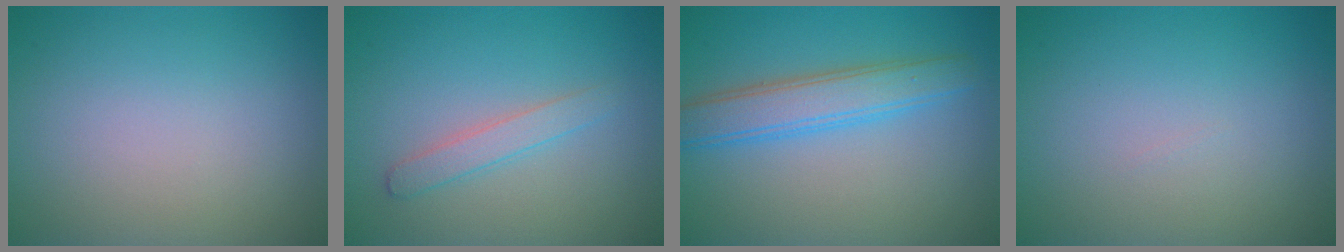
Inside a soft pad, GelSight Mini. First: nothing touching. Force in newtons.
{"total": 1.7, "press": 1.7, "slide": 0.1}
{"total": 4.3, "press": 4.3, "slide": 0.1}
{"total": 0.0}